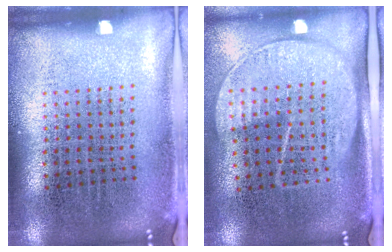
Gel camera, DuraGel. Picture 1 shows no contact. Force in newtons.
{"total": 1.8, "press": 1.4, "slide": 1.0}